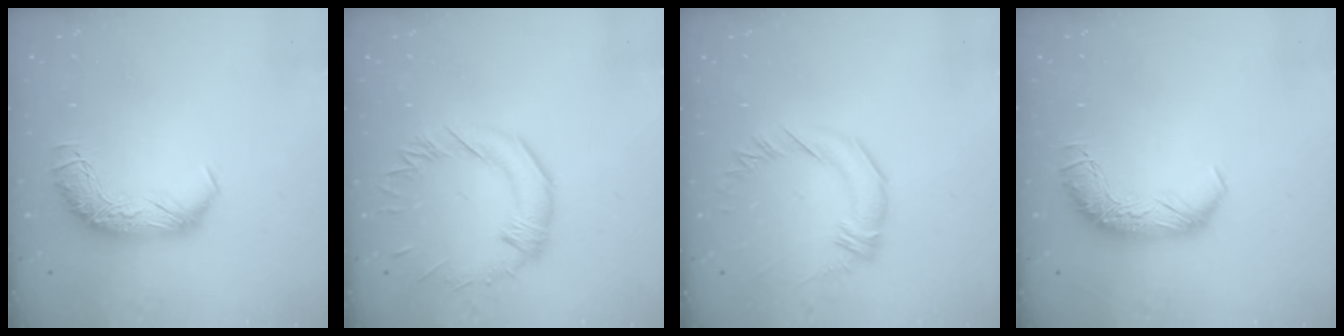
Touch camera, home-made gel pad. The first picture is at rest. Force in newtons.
{"total": 1.0, "press": 0.6, "slide": 0.8}
{"total": 1.1, "press": 0.9, "slide": 0.6}
{"total": 0.0}